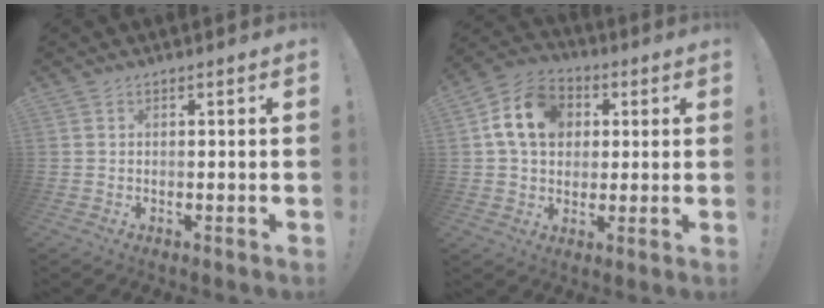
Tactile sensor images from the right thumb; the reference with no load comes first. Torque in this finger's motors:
{"motor_torque": [0.12, 1.10, 0.61, -0.52, 0.21]}